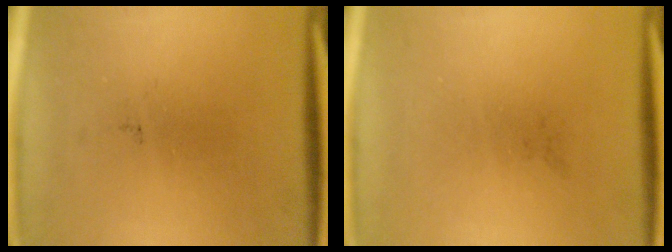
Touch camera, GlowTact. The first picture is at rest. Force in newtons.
{"total": 0.0}